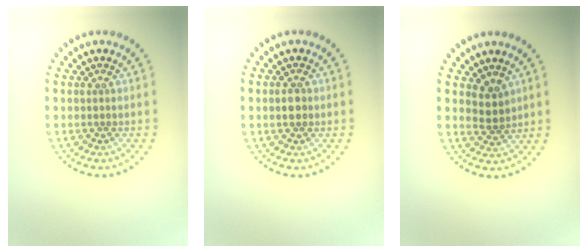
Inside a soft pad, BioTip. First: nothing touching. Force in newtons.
{"total": 1.3, "press": 1.3, "slide": 0.2}
{"total": 1.8, "press": 1.5, "slide": 1.1}